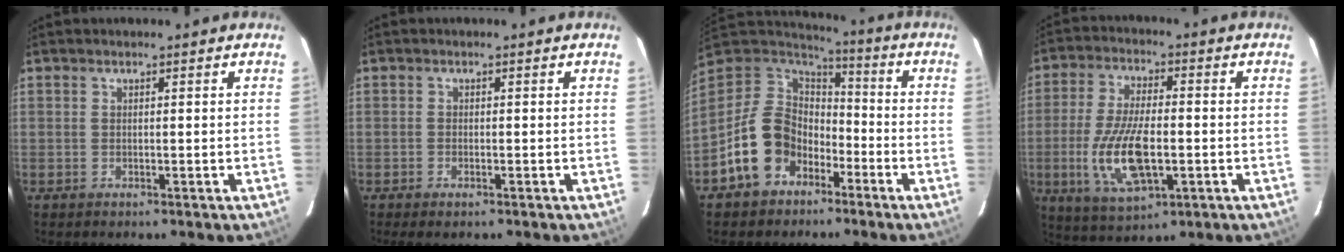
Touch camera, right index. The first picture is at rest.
{"total": 1.2, "force": [-1.0, 0.4, 0.6], "torque": [-0.015, -0.003, -0.019]}
{"total": 14.3, "force": [-7.0, 10.9, 6.1], "torque": [-0.150, 0.023, -0.114]}
{"total": 13.7, "force": [-3.1, 5.5, 12.1], "torque": [-0.251, -0.011, -0.051]}